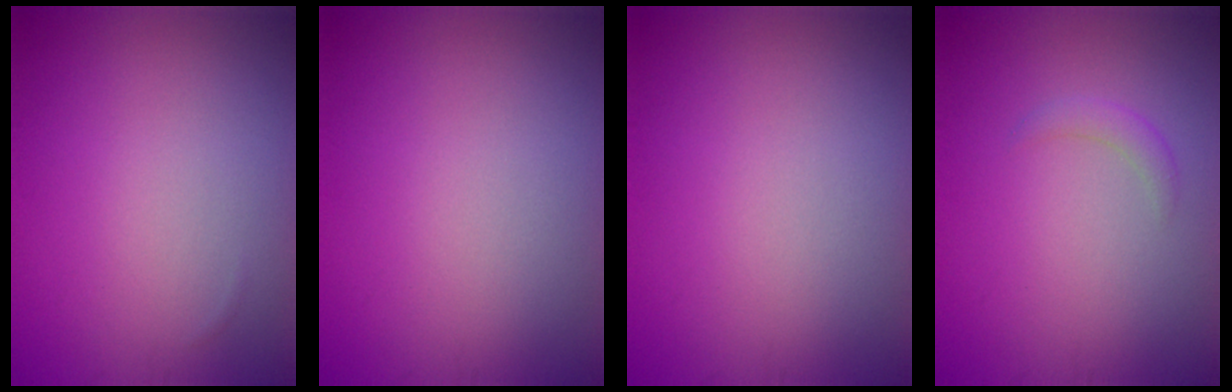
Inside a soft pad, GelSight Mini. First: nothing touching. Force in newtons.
{"total": 0.0}
{"total": 0.0}
{"total": 1.2, "press": 1.2, "slide": 0.1}